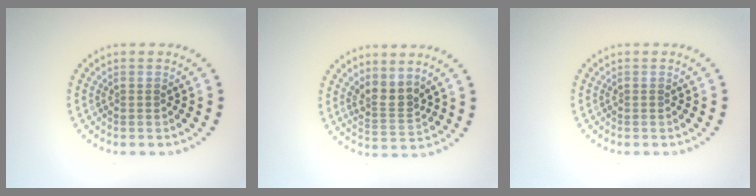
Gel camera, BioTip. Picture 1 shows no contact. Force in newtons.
{"total": 2.6, "press": 2.0, "slide": 1.8}
{"total": 0.0}